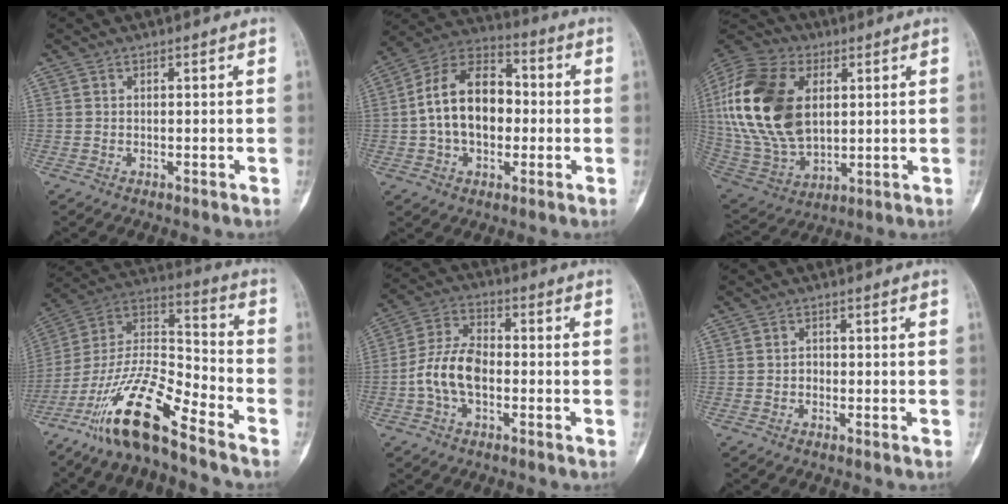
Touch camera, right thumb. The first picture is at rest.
{"total": 16.3, "force": [-0.3, 10.8, 12.1], "torque": [-0.184, 0.037, -0.013]}
{"total": 25.2, "force": [4.5, 15.9, 19.0], "torque": [-0.394, -0.014, 0.086]}
{"total": 18.0, "force": [-12.8, 4.0, 12.0], "torque": [-0.229, 0.078, -0.239]}
{"total": 9.5, "force": [-2.0, 5.7, 7.3], "torque": [-0.145, 0.031, -0.046]}
{"total": 1.0, "force": [-0.3, 0.9, 0.4], "torque": [0.004, 0.006, -0.008]}